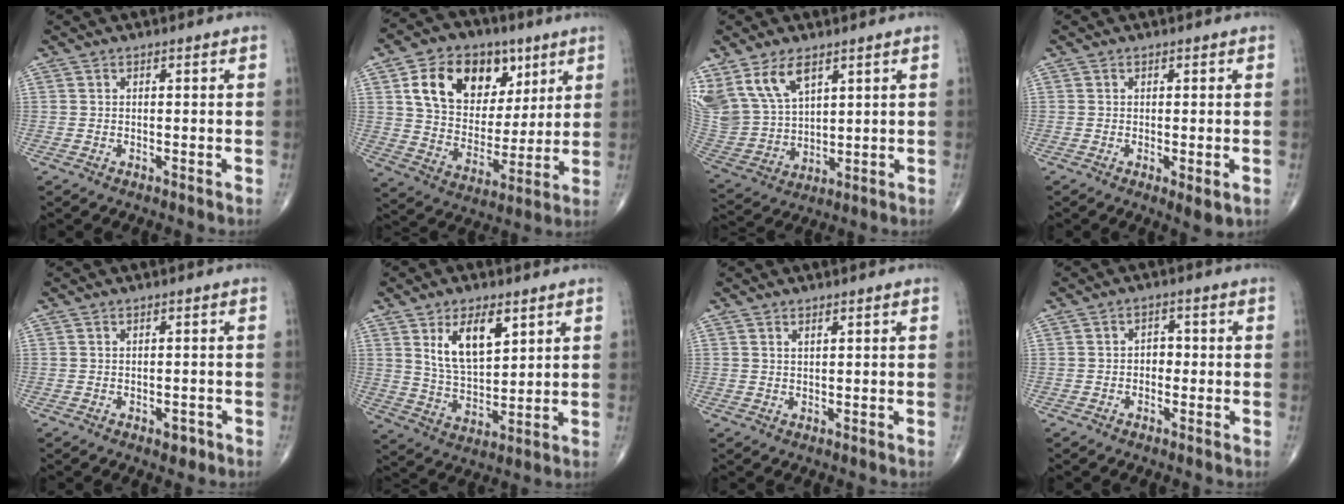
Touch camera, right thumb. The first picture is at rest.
{"total": 19.2, "force": [7.8, 13.4, 11.3], "torque": [-0.155, -0.016, 0.139]}
{"total": 14.7, "force": [8.3, 8.3, 8.8], "torque": [-0.178, -0.024, 0.182]}
{"total": 3.1, "force": [-0.8, 0.9, 2.9], "torque": [-0.045, -0.011, -0.010]}
{"total": 1.7, "force": [-0.8, 1.1, 1.1], "torque": [-0.004, 0.001, -0.008]}
{"total": 11.1, "force": [5.0, 5.4, 8.3], "torque": [-0.127, -0.028, 0.101]}
{"total": 1.0, "force": [0.7, 0.3, 0.6], "torque": [-0.010, -0.004, 0.015]}
{"total": 2.4, "force": [-0.3, 1.8, 1.6], "torque": [-0.007, 0.010, -0.010]}